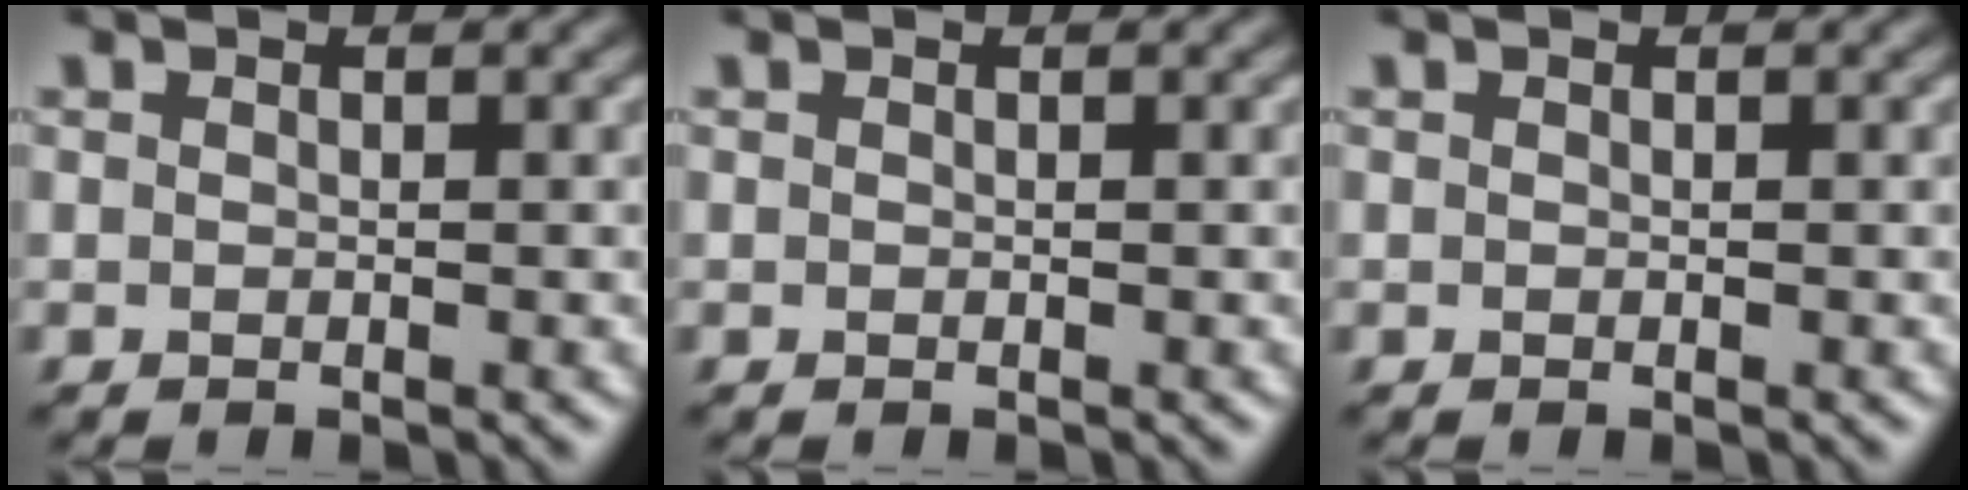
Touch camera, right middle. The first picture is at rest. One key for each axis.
{"total": 0.0}
{"total": 0.0}